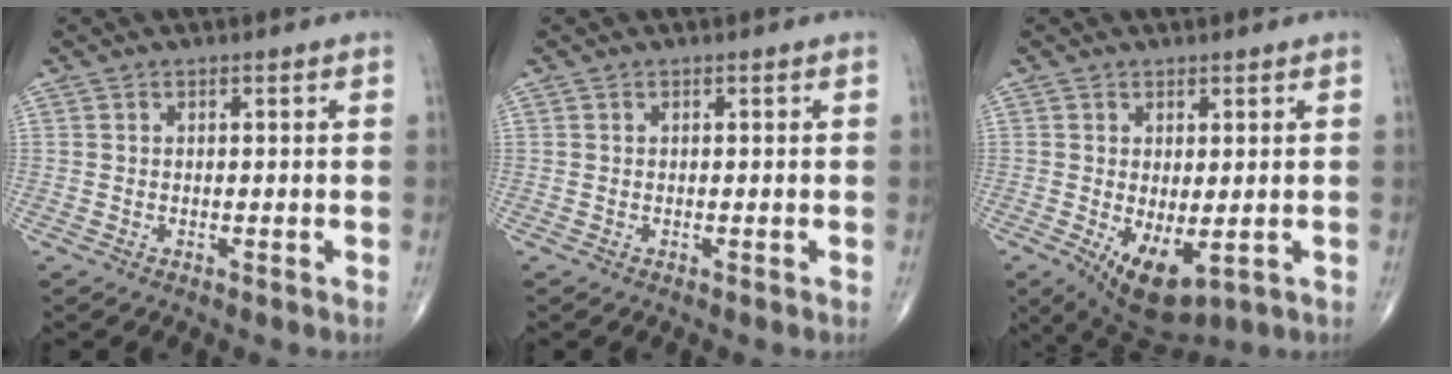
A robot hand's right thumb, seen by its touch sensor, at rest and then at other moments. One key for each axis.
{"total": 0.0}
{"total": 8.3, "fx": -1.9, "fy": 3.9, "fz": 7.0, "tx": -0.108, "ty": -0.016, "tz": -0.013}